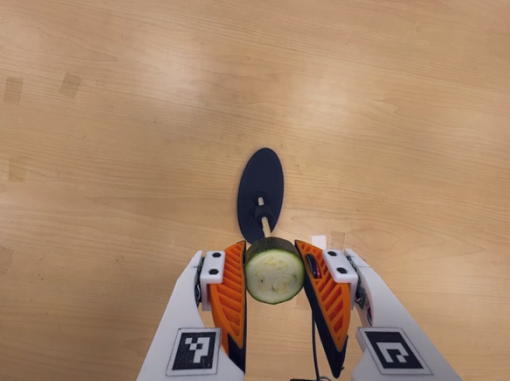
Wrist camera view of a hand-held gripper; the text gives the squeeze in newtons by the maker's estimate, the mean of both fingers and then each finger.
{"total": 11.2, "left": 10.2, "right": 12.1}